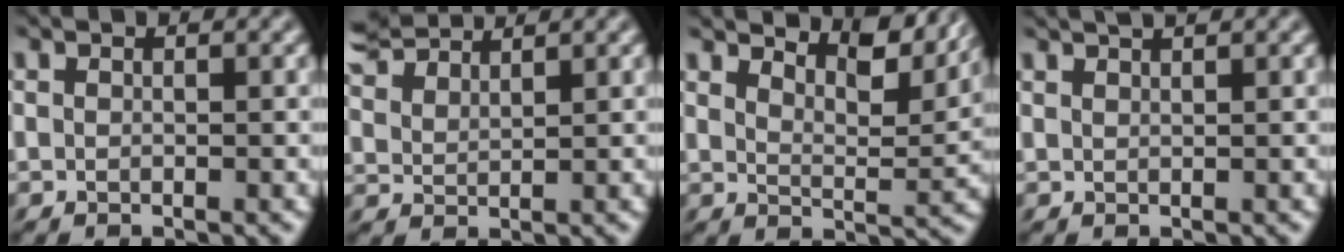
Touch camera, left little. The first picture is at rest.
{"total": 4.3, "force": [3.9, 0.7, 1.7], "torque": [-0.057, 0.021, 0.067]}
{"total": 8.0, "force": [7.0, 1.6, 3.4], "torque": [-0.071, 0.002, 0.098]}
{"total": 2.3, "force": [2.0, 0.1, 1.1], "torque": [-0.023, 0.019, 0.031]}